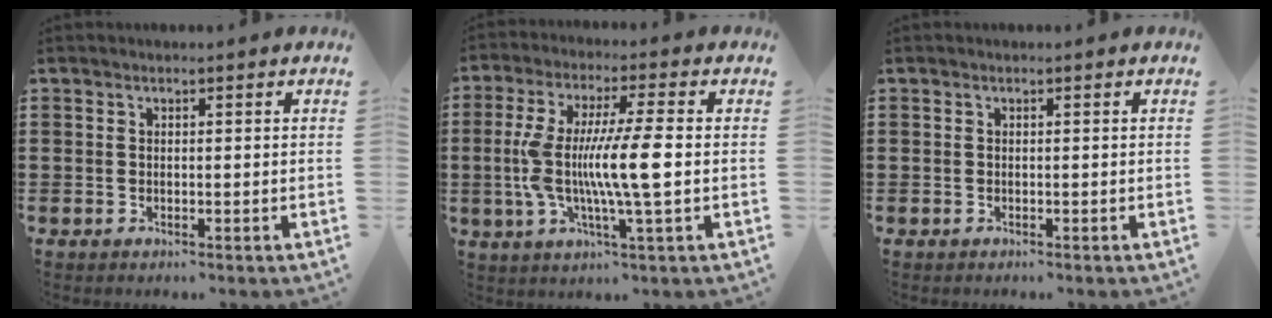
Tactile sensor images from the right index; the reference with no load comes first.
{"total": 11.0, "force": [-1.1, 0.9, 10.9], "torque": [-0.216, -0.012, -0.027]}
{"total": 0.0}